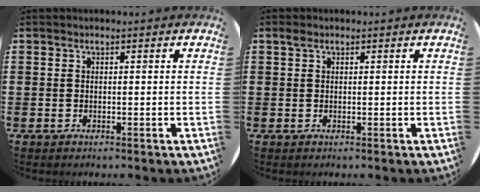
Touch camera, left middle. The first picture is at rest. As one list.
[{"total": 0.7, "force": [0.4, 0.5, 0.2], "torque": [0.001, 0.000, 0.007]}]